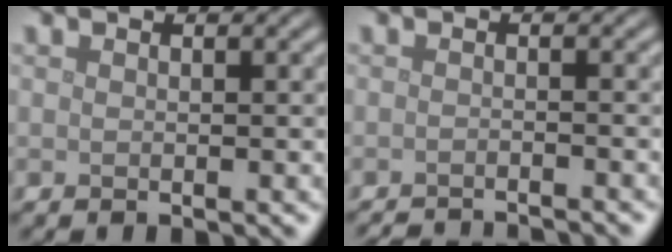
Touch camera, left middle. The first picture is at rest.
{"total": 4.0, "force": [-3.8, 0.5, 1.1], "torque": [-0.014, 0.002, -0.054]}